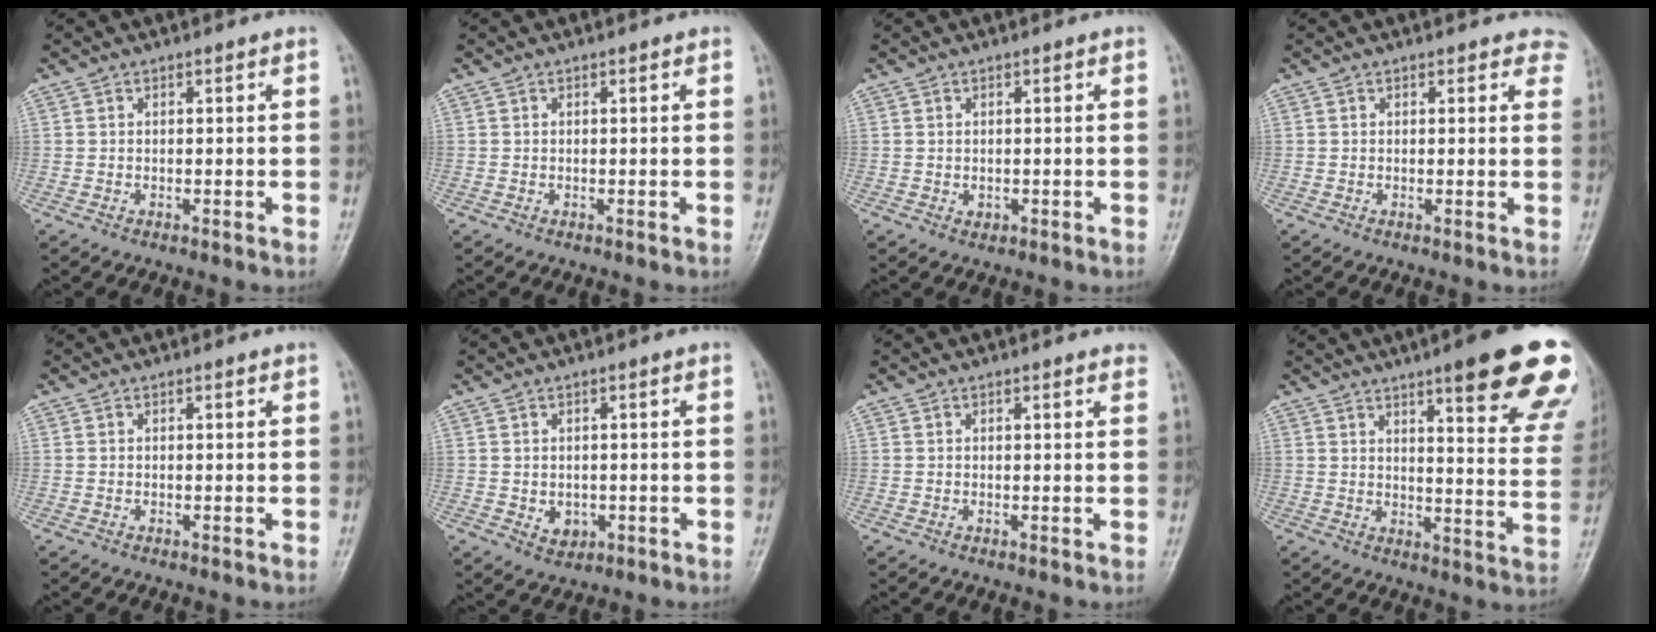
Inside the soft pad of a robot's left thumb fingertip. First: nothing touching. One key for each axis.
{"total": 0.0}
{"total": 0.9, "fx": -0.1, "fy": 0.8, "fz": 0.5, "tx": -0.004, "ty": 0.000, "tz": 0.002}
{"total": 3.3, "fx": 2.7, "fy": 1.7, "fz": 0.8, "tx": 0.026, "ty": -0.009, "tz": 0.011}
{"total": 0.0}
{"total": 3.0, "fx": -0.5, "fy": 2.5, "fz": 1.7, "tx": -0.013, "ty": -0.001, "tz": 0.003}
{"total": 1.3, "fx": 1.0, "fy": 0.2, "fz": 0.8, "tx": -0.005, "ty": 0.001, "tz": 0.010}
{"total": 22.4, "fx": 13.8, "fy": 4.1, "fz": 17.1, "tx": -0.191, "ty": -0.051, "tz": 0.169}